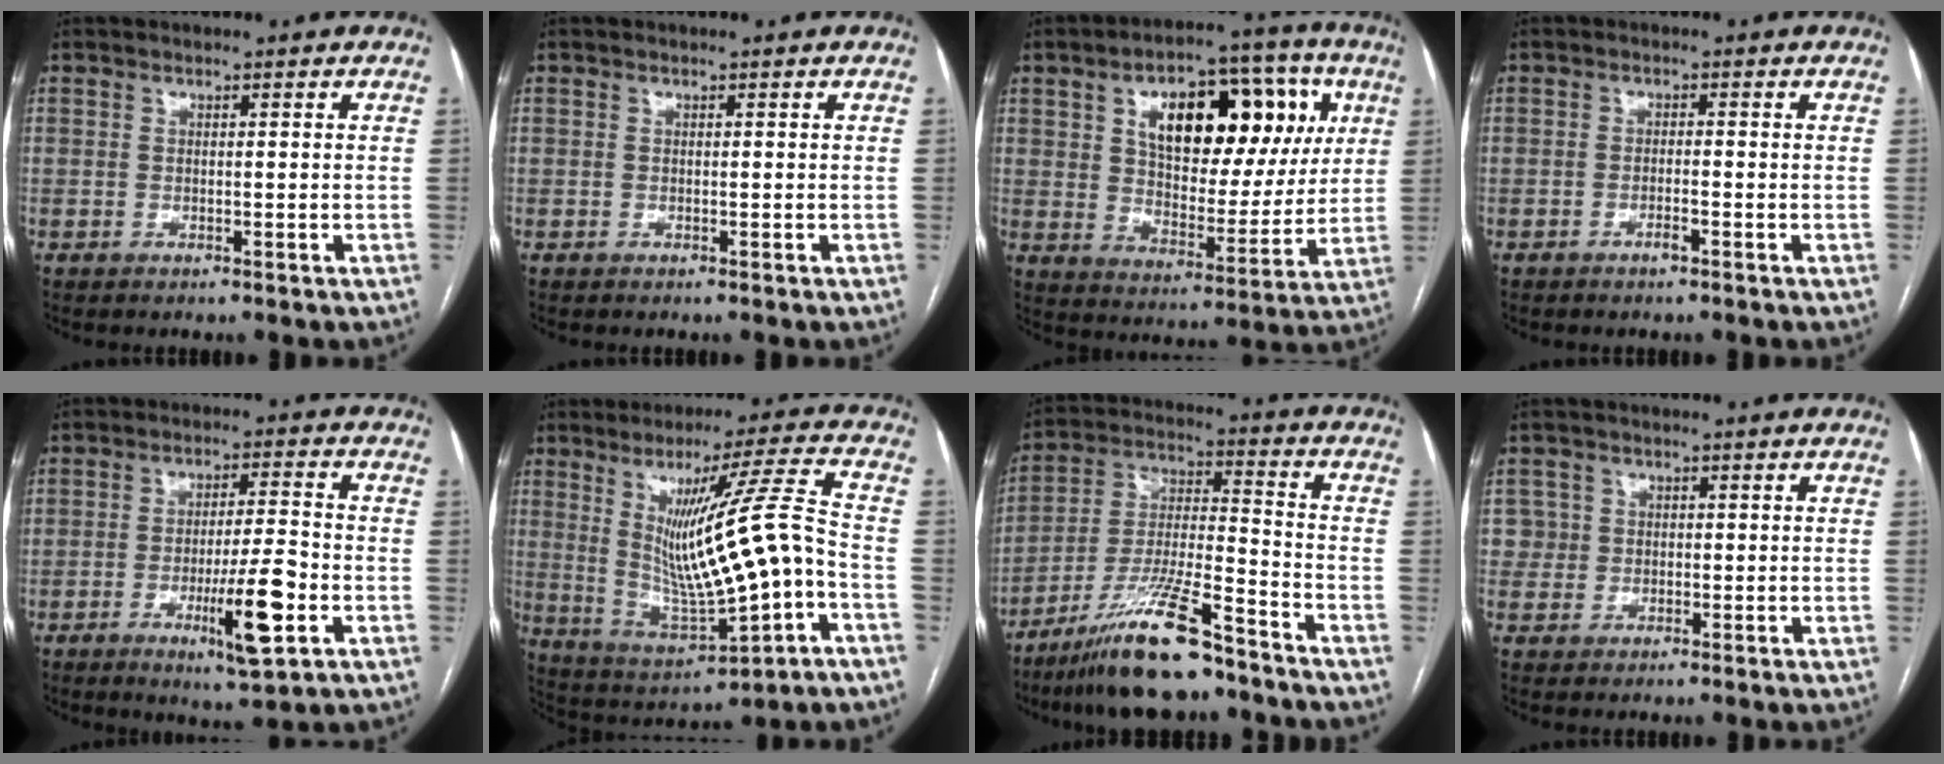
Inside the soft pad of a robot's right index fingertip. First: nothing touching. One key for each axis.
{"total": 0.0}
{"total": 20.2, "fx": 6.9, "fy": 9.8, "fz": 16.3, "tx": -0.234, "ty": 0.038, "tz": 0.107}
{"total": 1.5, "fx": -0.9, "fy": 0.1, "fz": 1.2, "tx": -0.025, "ty": -0.001, "tz": -0.015}
{"total": 10.0, "fx": -3.6, "fy": 1.2, "fz": 9.3, "tx": -0.151, "ty": -0.009, "tz": -0.054}
{"total": 16.9, "fx": -1.1, "fy": 0.8, "fz": 16.8, "tx": -0.290, "ty": -0.007, "tz": -0.007}
{"total": 14.6, "fx": -10.9, "fy": 1.7, "fz": 9.5, "tx": -0.187, "ty": -0.016, "tz": -0.197}
{"total": 2.6, "fx": 0.4, "fy": 2.6, "fz": -0.3, "tx": 0.025, "ty": 0.011, "tz": 0.002}